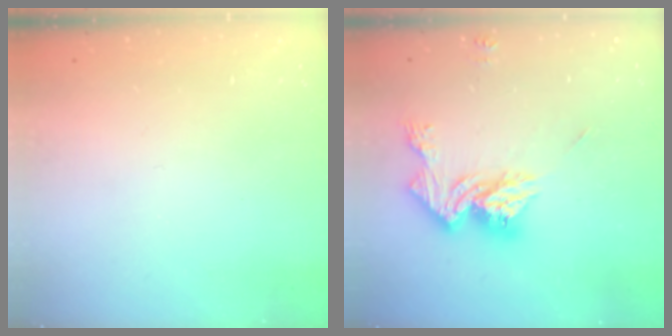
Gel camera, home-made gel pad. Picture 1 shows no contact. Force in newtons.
{"total": 14.0, "press": 13.9, "slide": 1.2}